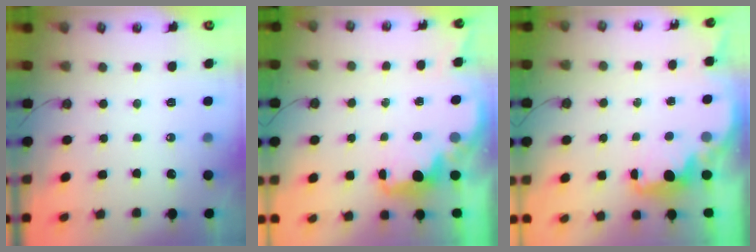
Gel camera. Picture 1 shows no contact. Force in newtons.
{"total": 2.0, "press": 1.9, "slide": 0.8}
{"total": 2.2, "press": 2.1, "slide": 0.6}